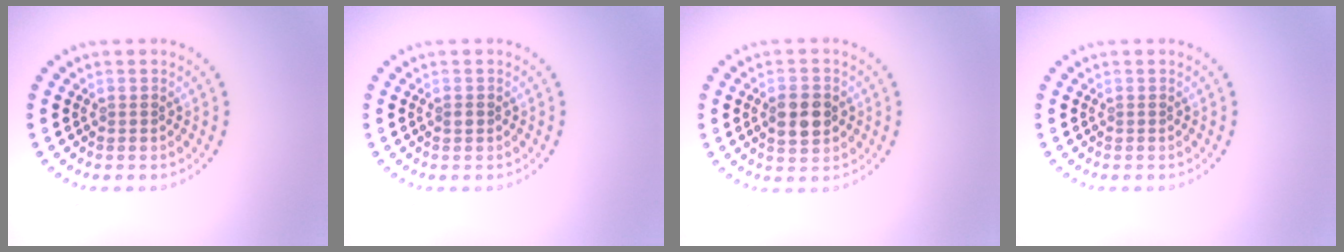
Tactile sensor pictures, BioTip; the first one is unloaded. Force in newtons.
{"total": 0.7, "press": 0.7, "slide": 0.0}
{"total": 3.6, "press": 3.6, "slide": 0.2}
{"total": 0.0}